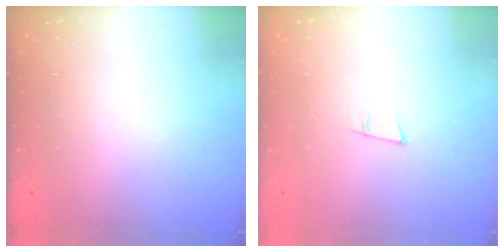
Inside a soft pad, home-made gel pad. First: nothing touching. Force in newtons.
{"total": 5.7, "press": 4.9, "slide": 2.8}